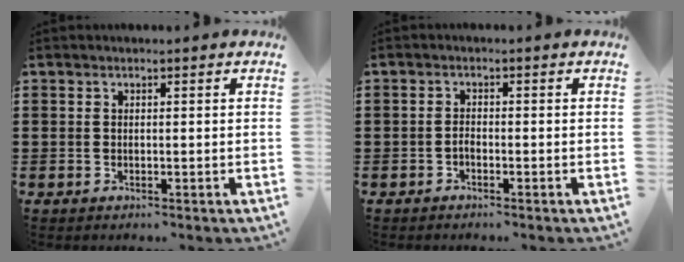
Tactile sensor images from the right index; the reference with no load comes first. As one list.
[{"total": 1.1, "force": [-0.7, 0.6, 0.5], "torque": [-0.013, -0.003, -0.013]}]